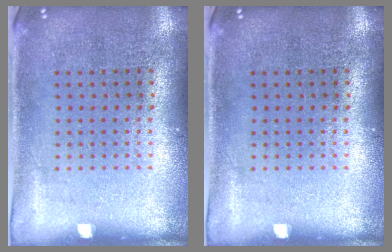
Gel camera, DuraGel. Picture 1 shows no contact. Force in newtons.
{"total": 0.0}